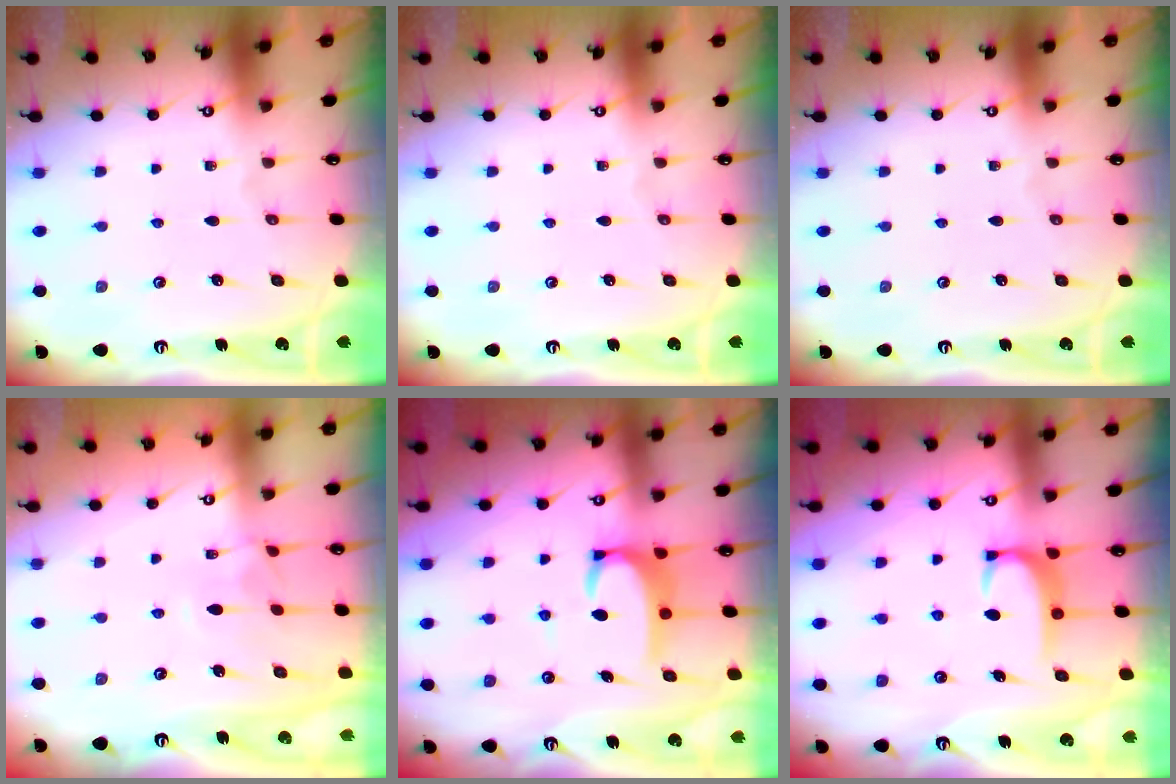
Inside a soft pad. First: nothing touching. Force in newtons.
{"total": 0.0}
{"total": 0.0}
{"total": 2.9, "press": 2.8, "slide": 0.4}
{"total": 4.6, "press": 4.5, "slide": 0.6}
{"total": 2.7, "press": 2.6, "slide": 0.5}